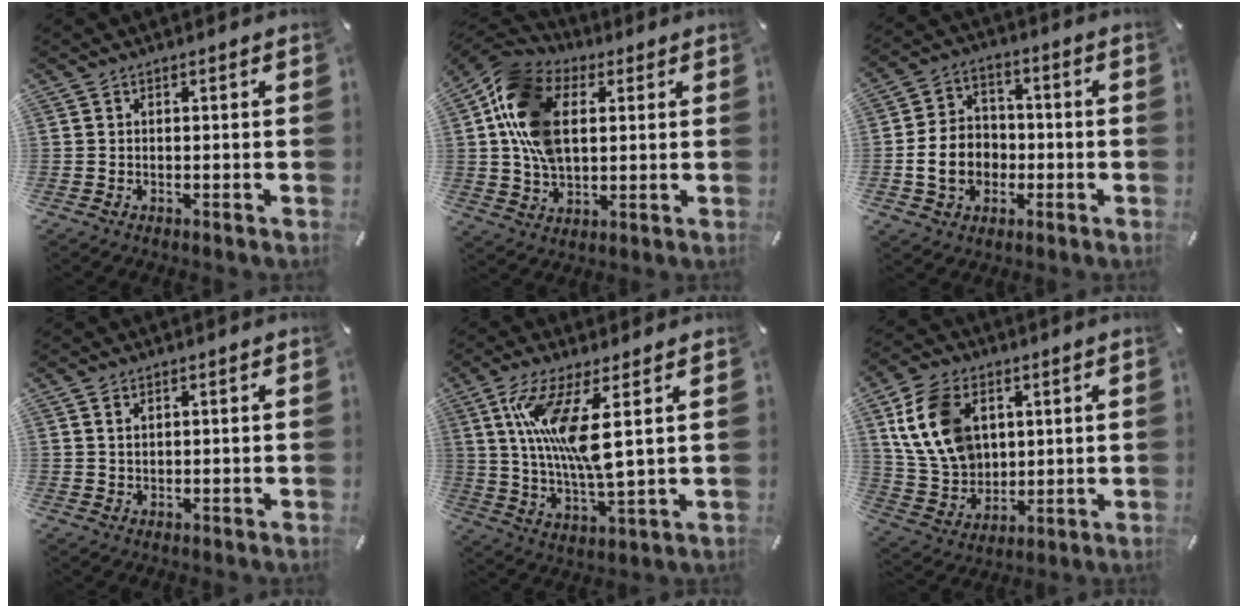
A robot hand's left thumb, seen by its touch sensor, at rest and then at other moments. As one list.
[{"total": 17.1, "force": [3.4, 12.2, 11.5], "torque": [-0.255, 0.010, 0.063]}, {"total": 10.1, "force": [-2.3, 8.4, 5.1], "torque": [-0.110, 0.019, -0.043]}, {"total": 1.5, "force": [0.7, 1.0, 0.9], "torque": [-0.019, 0.002, 0.013]}, {"total": 14.7, "force": [4.6, 3.7, 13.5], "torque": [-0.266, -0.019, 0.075]}, {"total": 15.0, "force": [4.6, 11.6, 8.3], "torque": [-0.202, 0.000, 0.089]}]